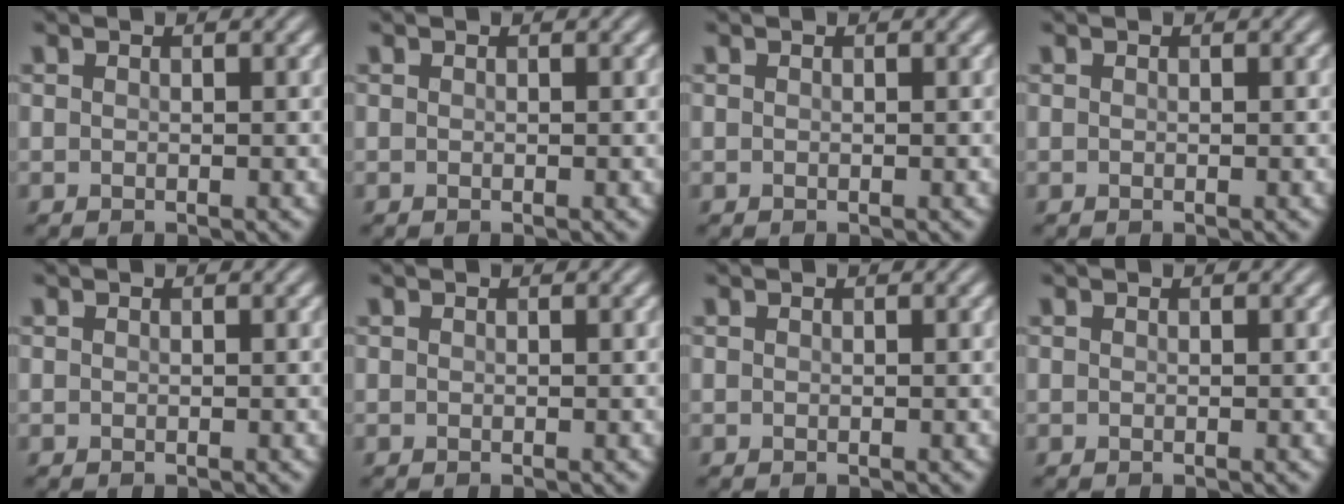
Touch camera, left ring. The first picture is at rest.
{"total": 0.0}
{"total": 0.0}
{"total": 0.0}
{"total": 0.0}
{"total": 0.0}
{"total": 0.0}
{"total": 0.0}